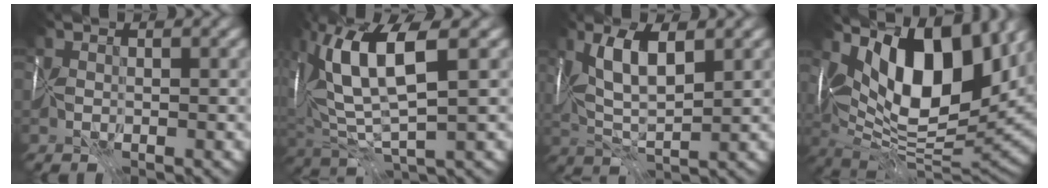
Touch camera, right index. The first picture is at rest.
{"total": 9.3, "force": [3.8, 2.7, 8.0], "torque": [-0.160, 0.011, 0.069]}
{"total": 5.0, "force": [2.2, 1.4, 4.3], "torque": [-0.076, -0.001, 0.040]}
{"total": 13.9, "force": [5.9, 5.7, 11.3], "torque": [-0.160, 0.004, 0.089]}